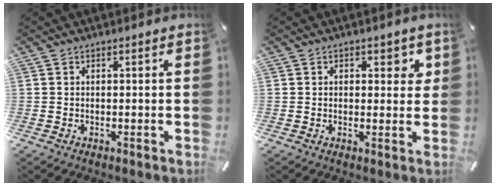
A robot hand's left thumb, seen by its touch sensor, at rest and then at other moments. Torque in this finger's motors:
{"motor_torque": [0.08, 0.03, 0.12, 0.05, 0.03]}